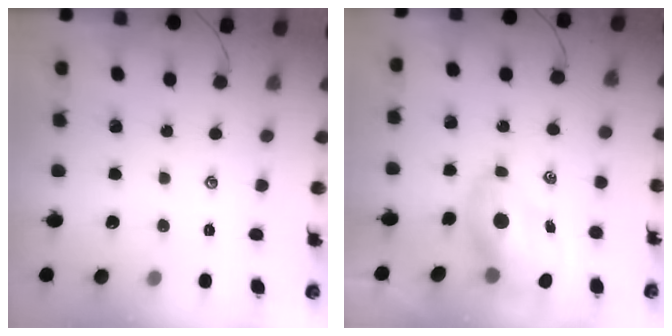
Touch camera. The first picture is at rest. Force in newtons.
{"total": 9.0, "press": 8.7, "slide": 2.4}